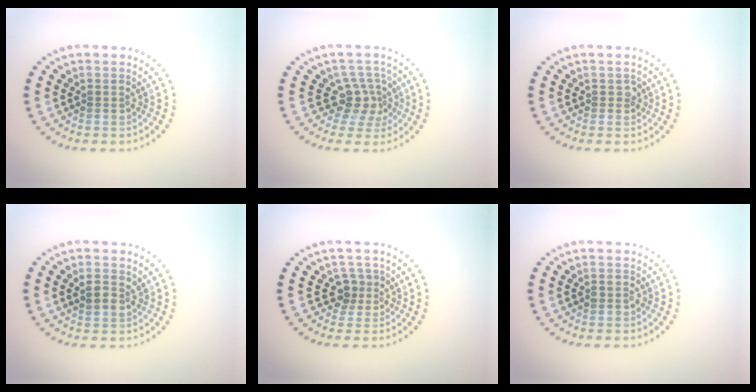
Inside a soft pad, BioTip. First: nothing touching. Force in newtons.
{"total": 2.9, "press": 2.2, "slide": 1.8}
{"total": 0.7, "press": 0.6, "slide": 0.3}
{"total": 2.0, "press": 1.9, "slide": 0.6}
{"total": 1.9, "press": 1.5, "slide": 1.2}
{"total": 0.9, "press": 0.8, "slide": 0.4}